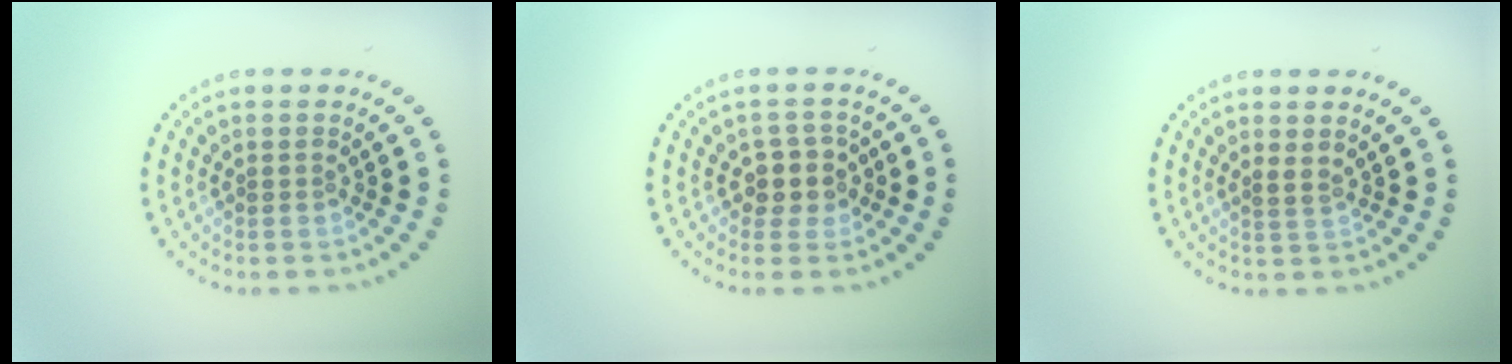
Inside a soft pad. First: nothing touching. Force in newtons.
{"total": 2.5, "press": 2.2, "slide": 1.2}
{"total": 0.8, "press": 0.4, "slide": 0.7}